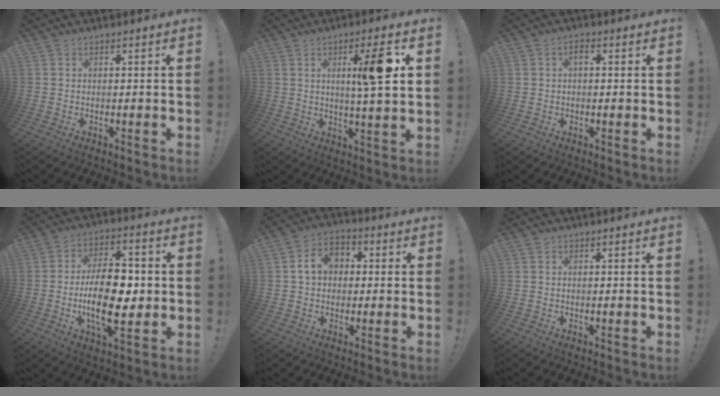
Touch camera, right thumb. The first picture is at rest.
{"total": 12.3, "force": [3.5, 0.8, 11.8], "torque": [-0.178, -0.010, 0.041]}
{"total": 2.3, "force": [0.4, 1.9, 1.2], "torque": [-0.012, -0.001, 0.003]}
{"total": 18.1, "force": [-2.2, 9.0, 15.6], "torque": [-0.268, 0.001, -0.041]}
{"total": 8.2, "force": [1.3, 6.5, 4.8], "torque": [-0.076, 0.014, 0.027]}
{"total": 0.0}